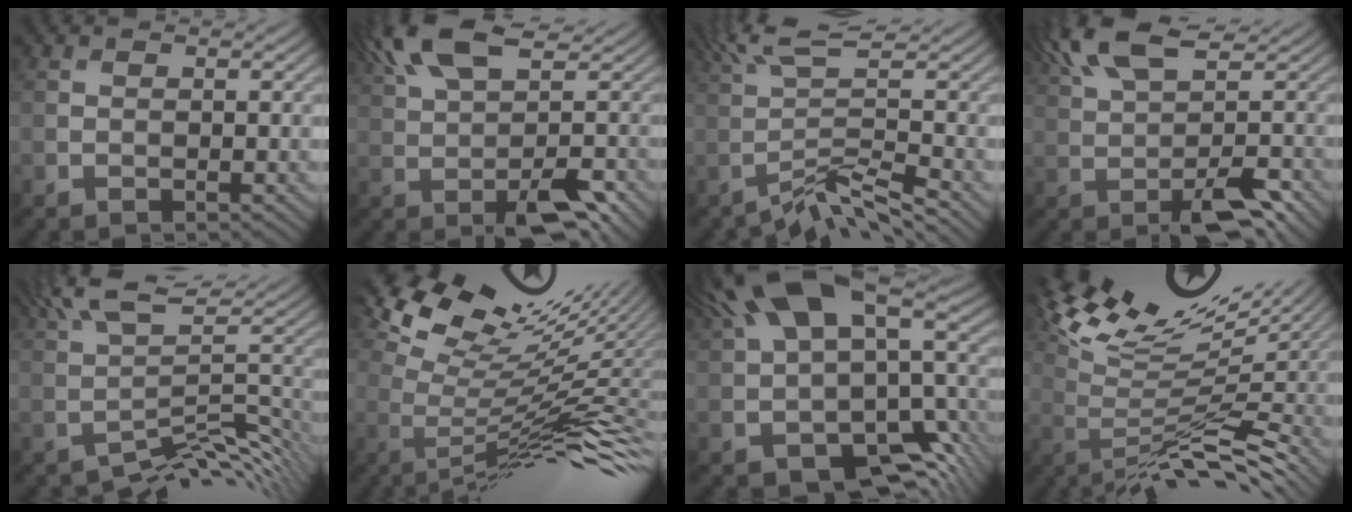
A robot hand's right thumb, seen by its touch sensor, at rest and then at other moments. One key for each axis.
{"total": 12.1, "fx": 3.6, "fy": 4.9, "fz": 10.5, "tx": -0.191, "ty": 0.012, "tz": 0.068}
{"total": 5.5, "fx": -1.8, "fy": 0.5, "fz": 5.2, "tx": -0.095, "ty": 0.021, "tz": -0.032}
{"total": 11.0, "fx": 3.3, "fy": 3.9, "fz": 9.7, "tx": -0.174, "ty": 0.014, "tz": 0.064}
{"total": 5.6, "fx": 0.6, "fy": 1.5, "fz": 5.4, "tx": -0.087, "ty": 0.013, "tz": 0.020}
{"total": 12.8, "fx": 5.5, "fy": 3.5, "fz": 11.0, "tx": -0.184, "ty": 0.008, "tz": 0.114}
{"total": 15.8, "fx": 1.7, "fy": 8.4, "fz": 13.2, "tx": -0.257, "ty": -0.007, "tz": 0.068}
{"total": 12.5, "fx": 4.9, "fy": 3.1, "fz": 11.1, "tx": -0.189, "ty": 0.018, "tz": 0.103}